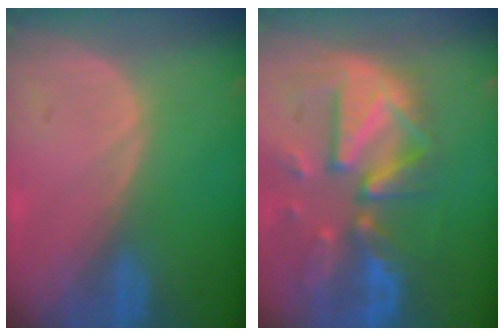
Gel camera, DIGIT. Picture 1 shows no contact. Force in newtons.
{"total": 12.1, "press": 10.5, "slide": 6.1}